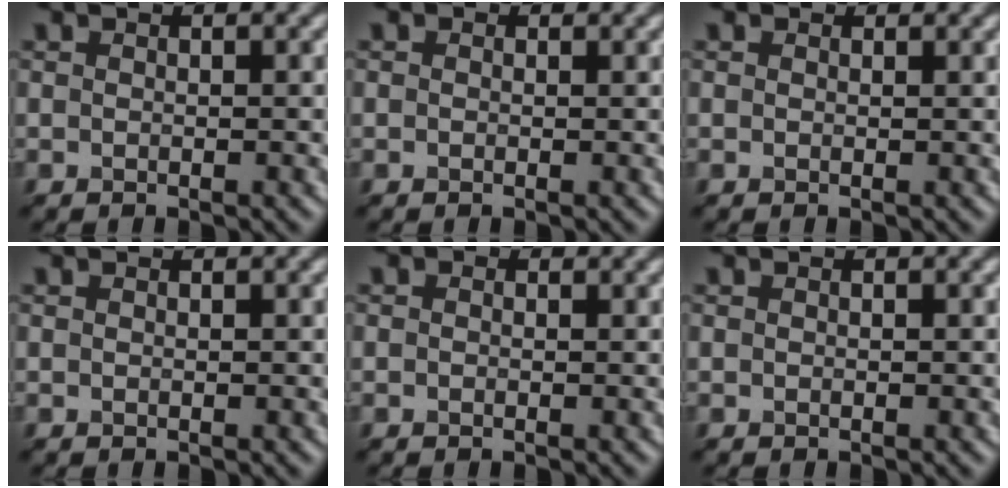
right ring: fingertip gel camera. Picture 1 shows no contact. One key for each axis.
{"total": 1.1, "fx": 0.5, "fy": 0.8, "fz": 0.6, "tx": -0.009, "ty": 0.009, "tz": -0.006}
{"total": 0.8, "fx": 0.6, "fy": 0.5, "fz": 0.3, "tx": -0.009, "ty": 0.005, "tz": -0.003}
{"total": 0.0}
{"total": 1.4, "fx": 0.7, "fy": 1.0, "fz": 0.8, "tx": -0.009, "ty": 0.013, "tz": -0.008}
{"total": 0.0}